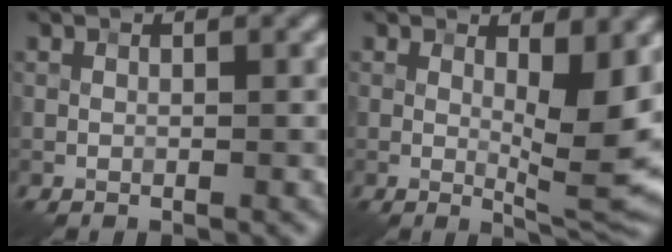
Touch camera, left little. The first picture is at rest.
{"total": 7.0, "force": [1.4, 1.9, 6.6], "torque": [-0.094, -0.012, 0.027]}